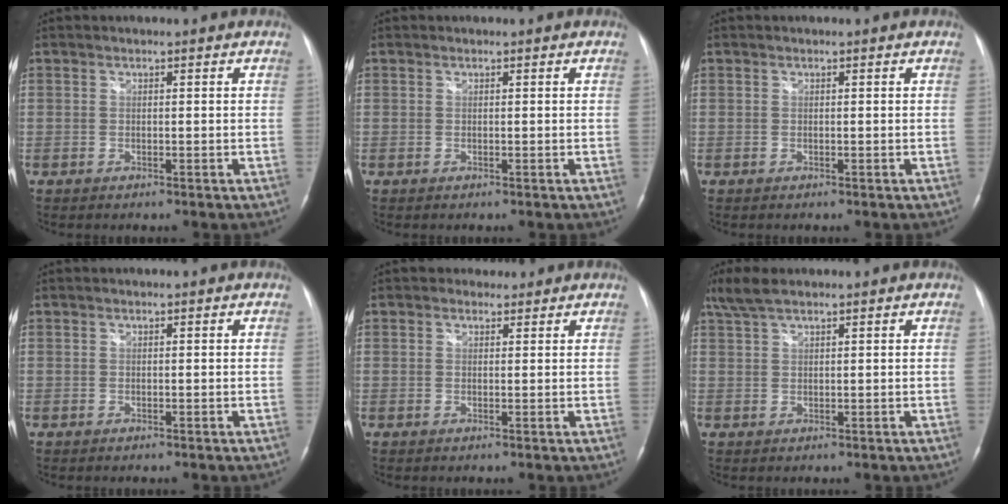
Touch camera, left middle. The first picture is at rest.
{"total": 0.0}
{"total": 0.0}
{"total": 0.0}
{"total": 1.7, "force": [1.4, 0.9, -0.1], "torque": [0.004, 0.008, 0.019]}
{"total": 4.1, "force": [3.2, 0.8, 2.4], "torque": [-0.061, 0.018, 0.070]}